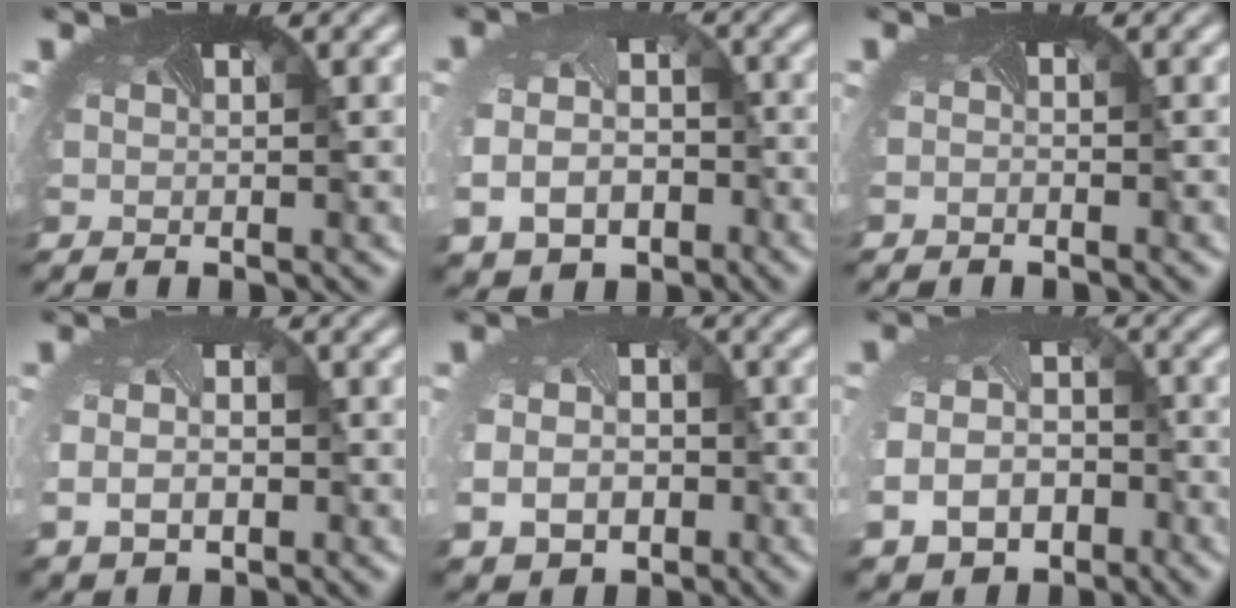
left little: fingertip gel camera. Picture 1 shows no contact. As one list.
[{"total": 7.3, "force": [-2.6, 5.7, 3.7], "torque": [-0.079, -0.040, -0.024]}, {"total": 0.7, "force": [-0.7, -0.1, -0.2], "torque": [-0.009, -0.007, -0.014]}, {"total": 5.0, "force": [-0.5, 3.6, 3.3], "torque": [-0.079, -0.022, 0.005]}, {"total": 7.4, "force": [-1.9, 6.1, 3.7], "torque": [-0.067, -0.045, -0.022]}, {"total": 7.6, "force": [-3.2, 5.8, 3.5], "torque": [-0.079, -0.041, -0.035]}]